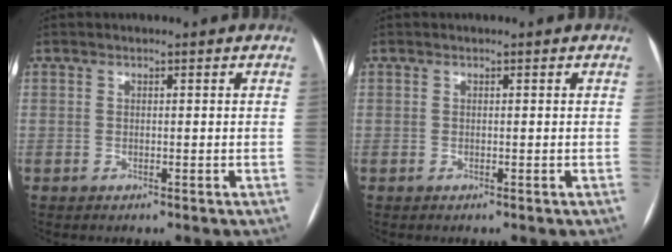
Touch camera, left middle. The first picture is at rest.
{"total": 0.0}